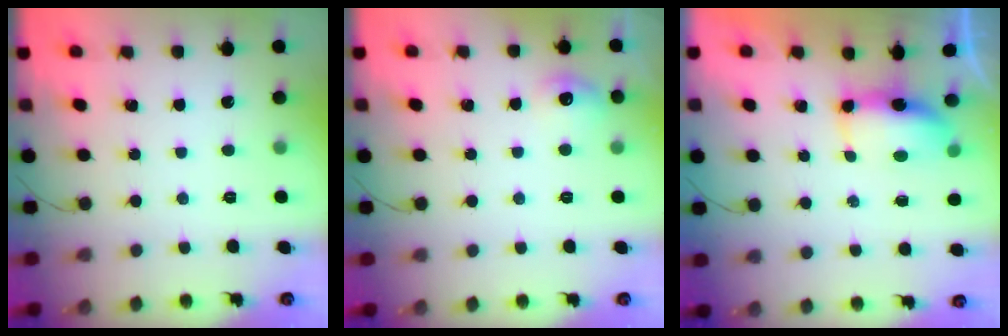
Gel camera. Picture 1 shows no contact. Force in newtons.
{"total": 7.6, "press": 7.5, "slide": 1.3}
{"total": 6.4, "press": 6.3, "slide": 0.7}